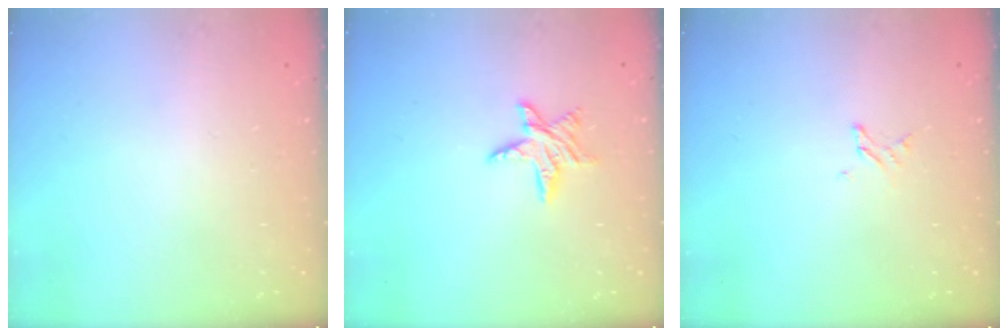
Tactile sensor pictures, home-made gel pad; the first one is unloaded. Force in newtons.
{"total": 6.7, "press": 6.7, "slide": 0.3}
{"total": 1.2, "press": 1.2, "slide": 0.1}